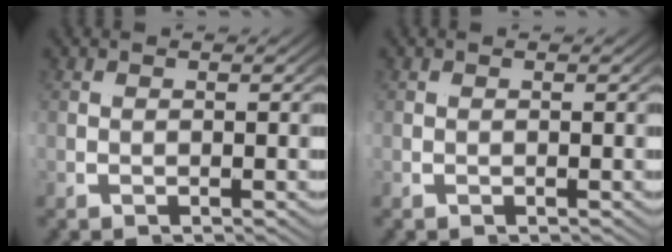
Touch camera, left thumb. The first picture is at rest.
{"total": 0.0}